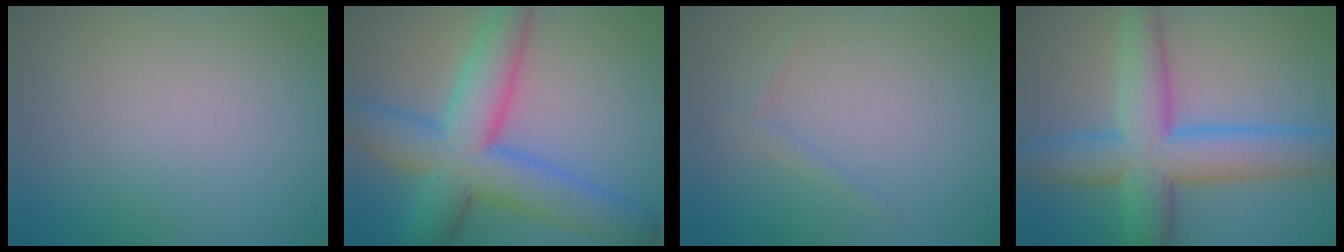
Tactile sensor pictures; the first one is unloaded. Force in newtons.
{"total": 10.2, "press": 10.2, "slide": 0.2}
{"total": 0.8, "press": 0.8, "slide": 0.0}
{"total": 8.9, "press": 8.9, "slide": 0.1}